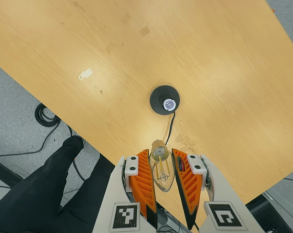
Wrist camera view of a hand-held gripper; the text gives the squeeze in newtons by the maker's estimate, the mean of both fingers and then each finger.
{"total": 15.6, "left": 17.0, "right": 14.3}